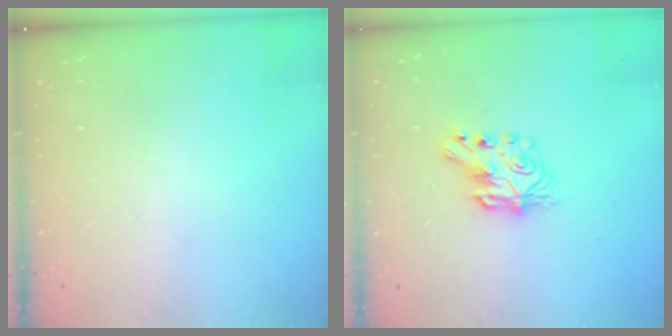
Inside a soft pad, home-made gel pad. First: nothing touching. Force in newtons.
{"total": 7.7, "press": 7.7, "slide": 0.7}